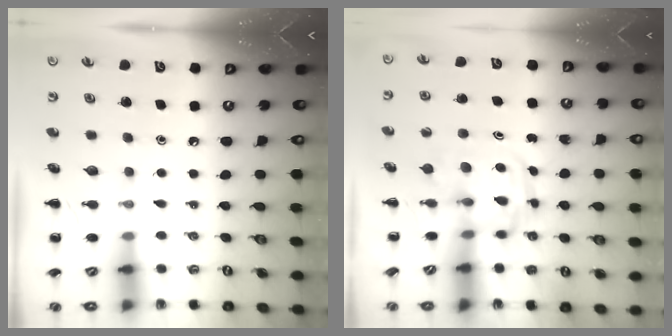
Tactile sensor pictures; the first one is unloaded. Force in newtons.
{"total": 2.7, "press": 2.7, "slide": 0.3}